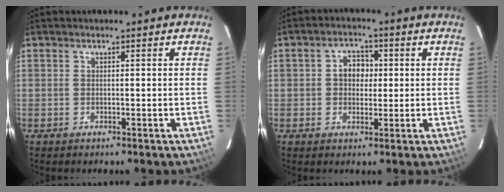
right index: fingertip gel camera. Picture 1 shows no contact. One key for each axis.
{"total": 4.5, "fx": 0.4, "fy": 3.7, "fz": 2.6, "tx": -0.041, "ty": 0.016, "tz": 0.005}